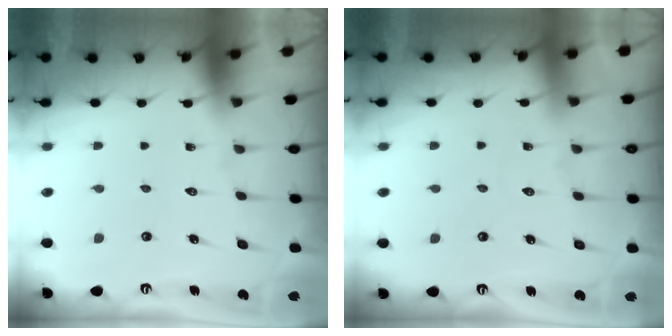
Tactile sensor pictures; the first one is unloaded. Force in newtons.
{"total": 2.1, "press": 2.1, "slide": 0.2}